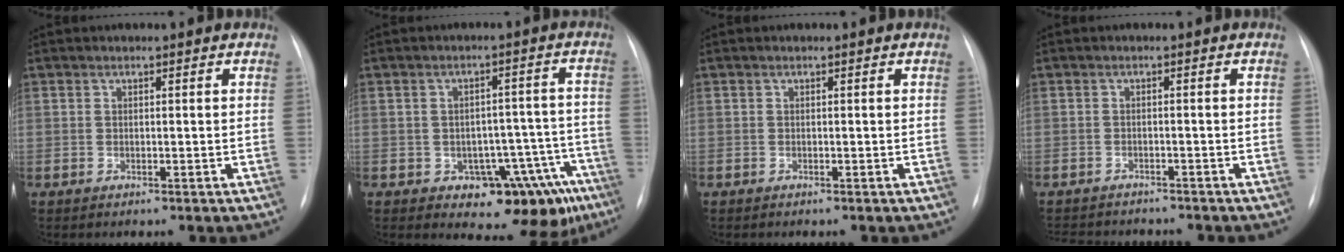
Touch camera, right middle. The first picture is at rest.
{"total": 12.1, "force": [-7.1, 6.5, 7.3], "torque": [-0.052, 0.037, -0.088]}
{"total": 0.0}
{"total": 8.6, "force": [-7.8, 2.7, 2.6], "torque": [-0.046, -0.001, -0.101]}